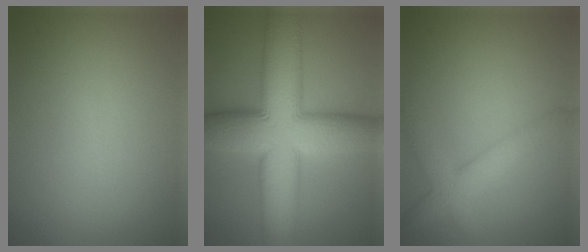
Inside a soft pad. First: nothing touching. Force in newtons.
{"total": 14.8, "press": 14.8, "slide": 0.4}
{"total": 4.2, "press": 4.2, "slide": 0.2}